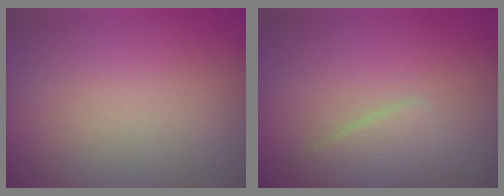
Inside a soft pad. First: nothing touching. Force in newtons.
{"total": 2.2, "press": 2.2, "slide": 0.0}